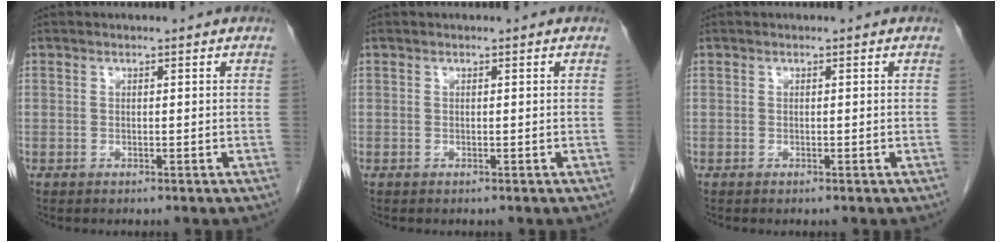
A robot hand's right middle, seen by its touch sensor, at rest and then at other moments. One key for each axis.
{"total": 0.0}
{"total": 0.0}